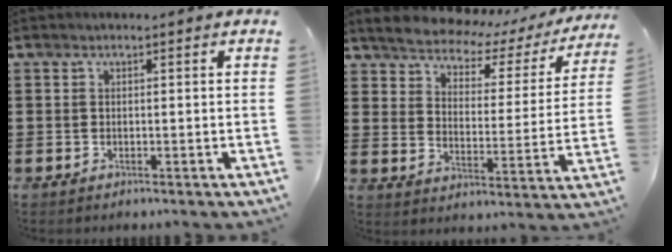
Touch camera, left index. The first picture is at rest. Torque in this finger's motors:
{"motor_torque": [2.14, 0.00, 0.60, 0.01]}